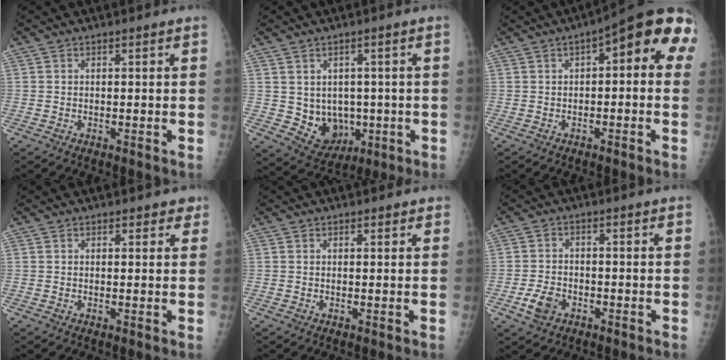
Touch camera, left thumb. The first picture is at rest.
{"total": 7.7, "force": [-0.5, 6.6, 4.0], "torque": [-0.024, -0.007, 0.015]}
{"total": 11.7, "force": [2.6, 4.6, 10.5], "torque": [-0.102, 0.032, 0.017]}
{"total": 2.0, "force": [1.4, 1.2, 0.6], "torque": [0.020, -0.004, 0.009]}
{"total": 0.9, "force": [0.7, 0.5, 0.1], "torque": [0.006, -0.004, 0.004]}
{"total": 4.4, "force": [-2.1, 3.1, 2.3], "torque": [-0.041, 0.009, -0.038]}